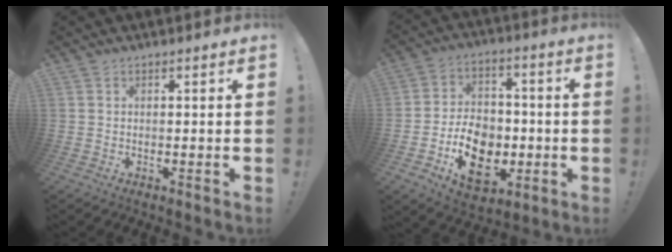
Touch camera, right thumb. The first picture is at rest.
{"total": 15.5, "force": [-5.1, 11.5, 9.0], "torque": [-0.149, 0.034, -0.079]}